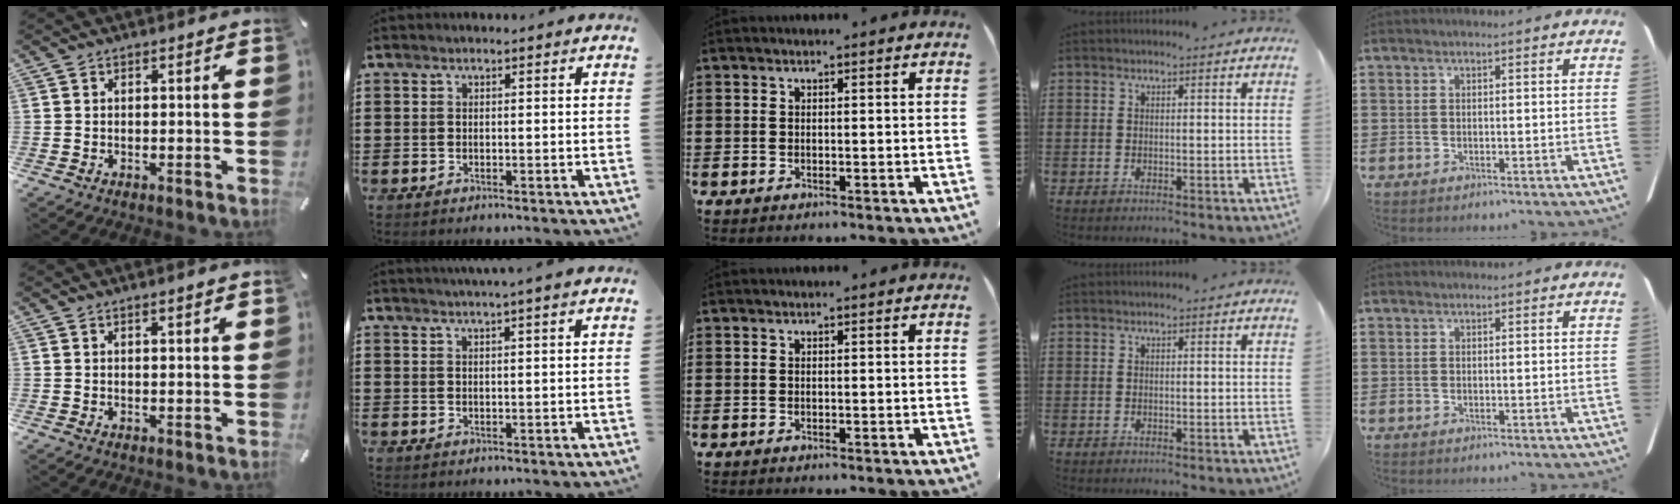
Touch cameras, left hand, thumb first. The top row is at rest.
{"thumb": {"total": 1.3, "force": [0.7, 0.3, 1.1], "torque": [-0.021, 0.001, 0.012]}, "index": {"total": 1.9, "force": [1.7, -0.5, 0.7], "torque": [-0.016, -0.001, 0.033]}}